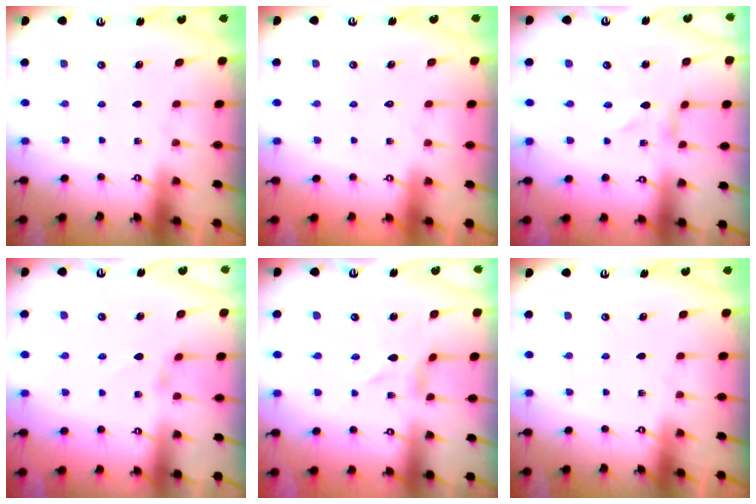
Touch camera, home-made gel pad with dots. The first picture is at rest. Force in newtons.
{"total": 1.6, "press": 1.6, "slide": 0.1}
{"total": 0.0}
{"total": 1.7, "press": 1.7, "slide": 0.3}
{"total": 0.0}
{"total": 0.0}